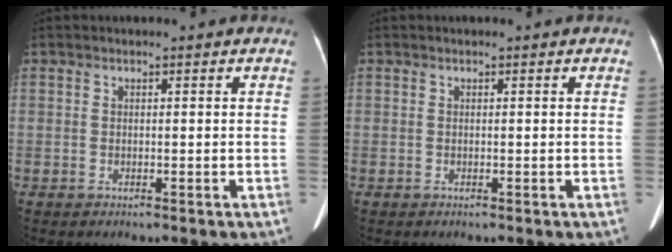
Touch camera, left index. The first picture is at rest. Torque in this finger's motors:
{"motor_torque": [0.11, 0.02, 0.00, 0.01]}